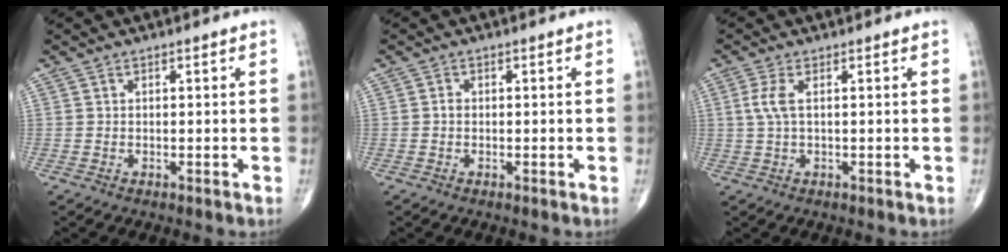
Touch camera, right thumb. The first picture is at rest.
{"total": 0.9, "force": [-0.1, 0.7, 0.5], "torque": [-0.005, 0.003, -0.004]}
{"total": 3.3, "force": [0.6, 1.0, 3.0], "torque": [-0.087, 0.008, 0.014]}